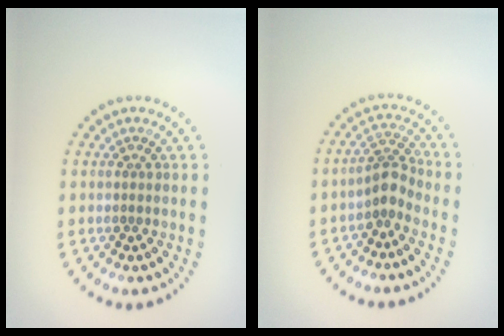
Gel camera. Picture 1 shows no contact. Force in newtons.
{"total": 2.4, "press": 1.8, "slide": 1.6}